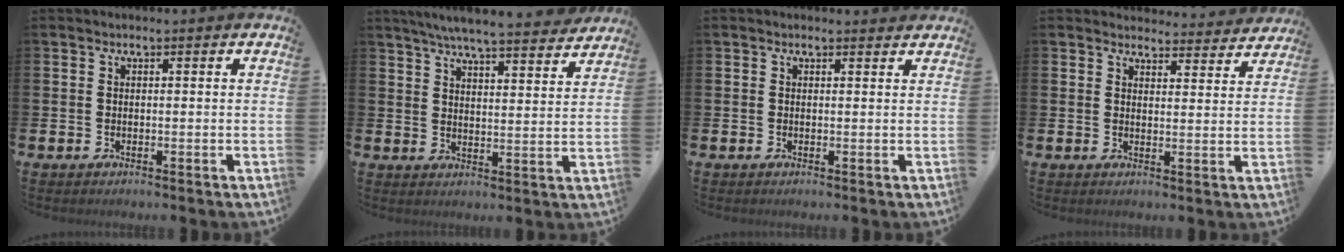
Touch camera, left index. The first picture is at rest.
{"total": 6.5, "force": [6.2, 0.1, 2.0], "torque": [-0.048, -0.039, 0.105]}
{"total": 0.6, "force": [0.5, 0.2, 0.2], "torque": [0.002, -0.002, 0.007]}
{"total": 3.8, "force": [3.7, 0.7, 0.0], "torque": [0.000, -0.028, 0.065]}